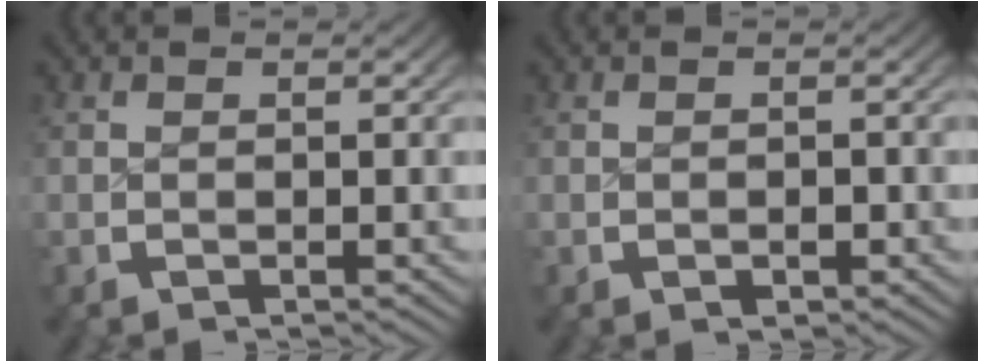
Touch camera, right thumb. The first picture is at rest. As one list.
[{"total": 0.9, "force": [-0.3, 0.6, 0.5], "torque": [-0.005, -0.003, -0.005]}]